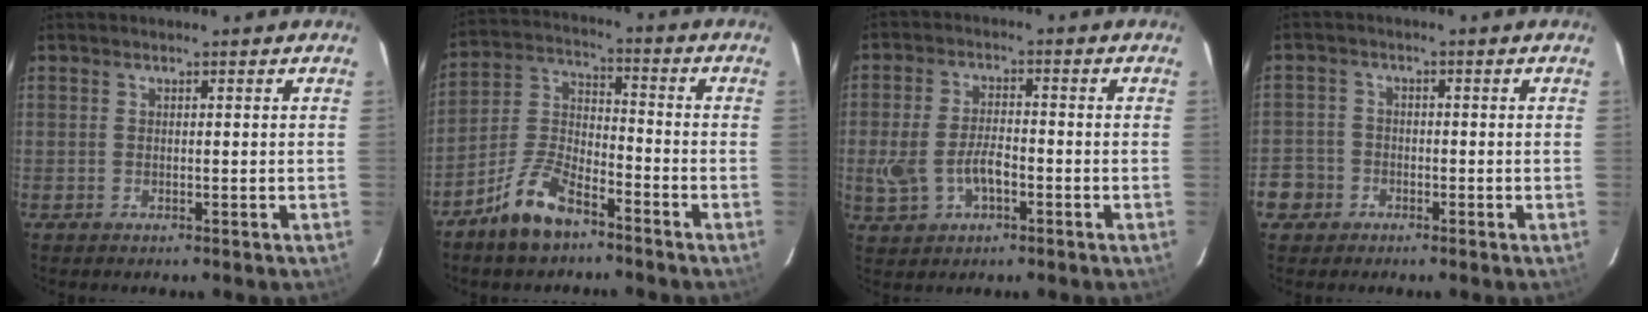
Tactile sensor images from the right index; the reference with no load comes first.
{"total": 10.6, "force": [-7.4, 4.3, 6.2], "torque": [-0.138, 0.015, -0.140]}
{"total": 7.9, "force": [-2.4, 4.3, 6.2], "torque": [-0.139, 0.004, -0.036]}
{"total": 6.2, "force": [-2.9, 5.4, 1.1], "torque": [-0.031, 0.030, -0.050]}